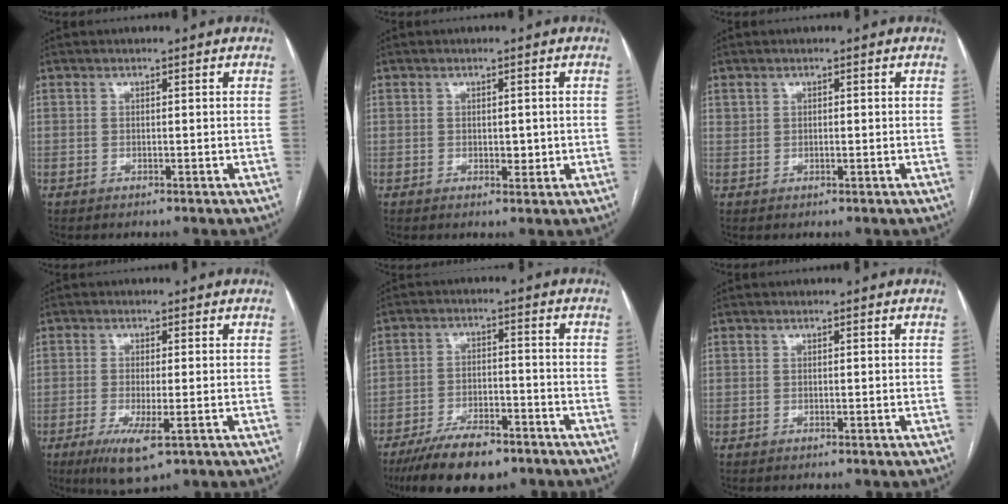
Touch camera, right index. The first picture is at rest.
{"total": 2.0, "force": [0.0, 1.2, 1.6], "torque": [-0.018, -0.002, 0.004]}
{"total": 1.0, "force": [0.4, 0.7, 0.6], "torque": [-0.015, 0.006, 0.010]}
{"total": 6.2, "force": [-2.9, 1.1, 5.4], "torque": [-0.098, -0.017, -0.044]}
{"total": 10.9, "force": [-8.2, 3.6, 6.3], "torque": [-0.105, -0.011, -0.140]}
{"total": 0.0}